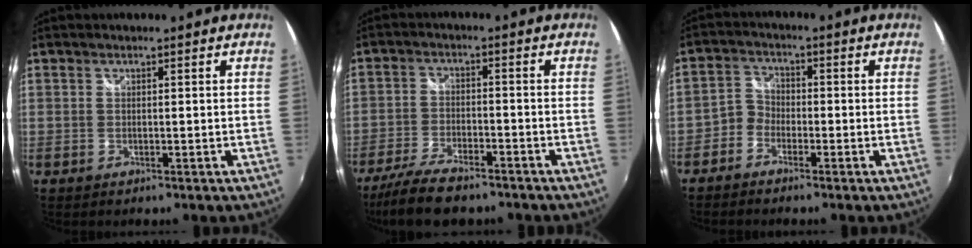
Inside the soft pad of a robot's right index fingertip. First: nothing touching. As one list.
[{"total": 11.7, "force": [-9.4, 3.5, 6.0], "torque": [-0.142, -0.026, -0.166]}, {"total": 3.4, "force": [-2.3, 2.5, 0.6], "torque": [-0.011, 0.013, -0.054]}]